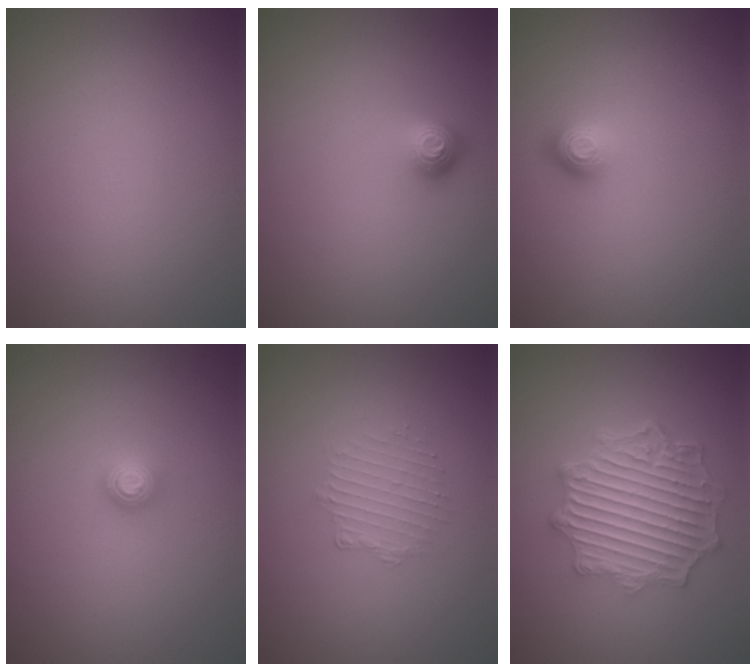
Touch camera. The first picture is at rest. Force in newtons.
{"total": 1.6, "press": 1.1, "slide": 1.0}
{"total": 1.6, "press": 1.1, "slide": 1.2}
{"total": 1.2, "press": 1.2, "slide": 0.1}
{"total": 1.6, "press": 0.9, "slide": 1.3}
{"total": 6.4, "press": 5.3, "slide": 3.6}